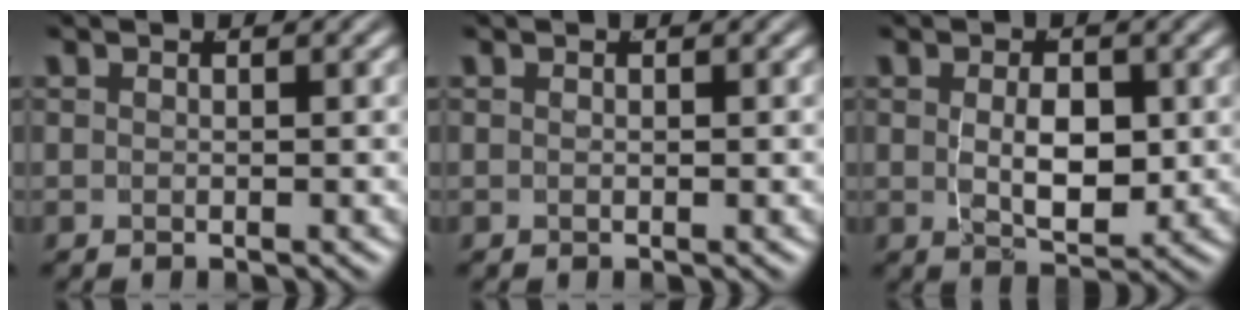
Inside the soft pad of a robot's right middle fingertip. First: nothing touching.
{"total": 0.0}
{"total": 3.9, "force": [0.1, 1.7, 3.5], "torque": [-0.061, -0.024, 0.014]}